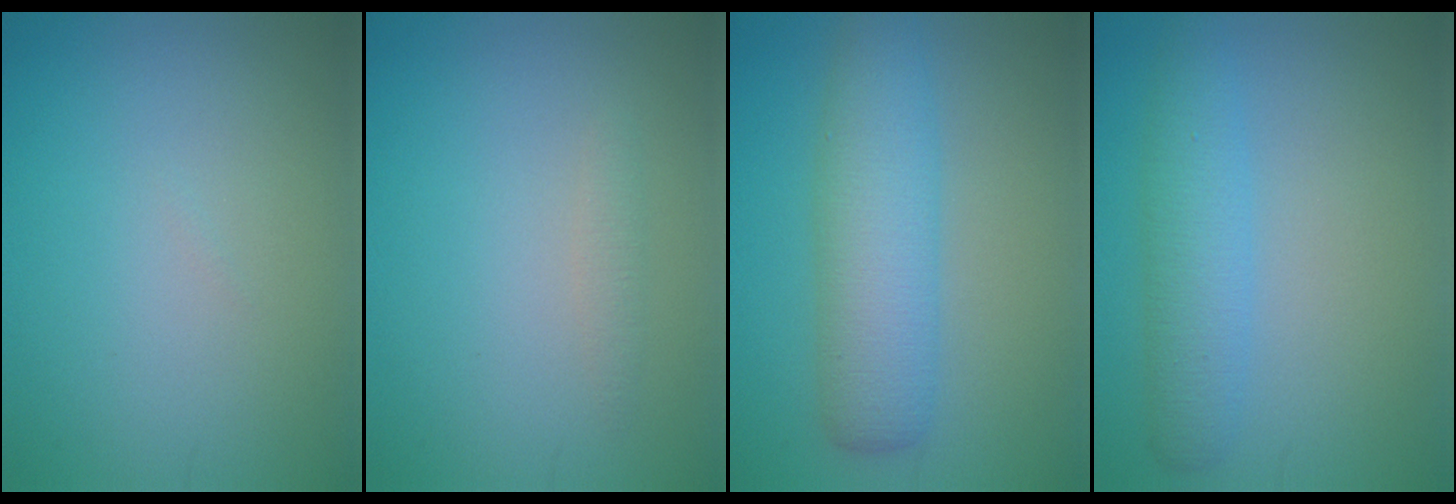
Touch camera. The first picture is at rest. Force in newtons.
{"total": 0.8, "press": 0.8, "slide": 0.0}
{"total": 6.1, "press": 6.1, "slide": 0.4}
{"total": 3.9, "press": 3.9, "slide": 0.1}